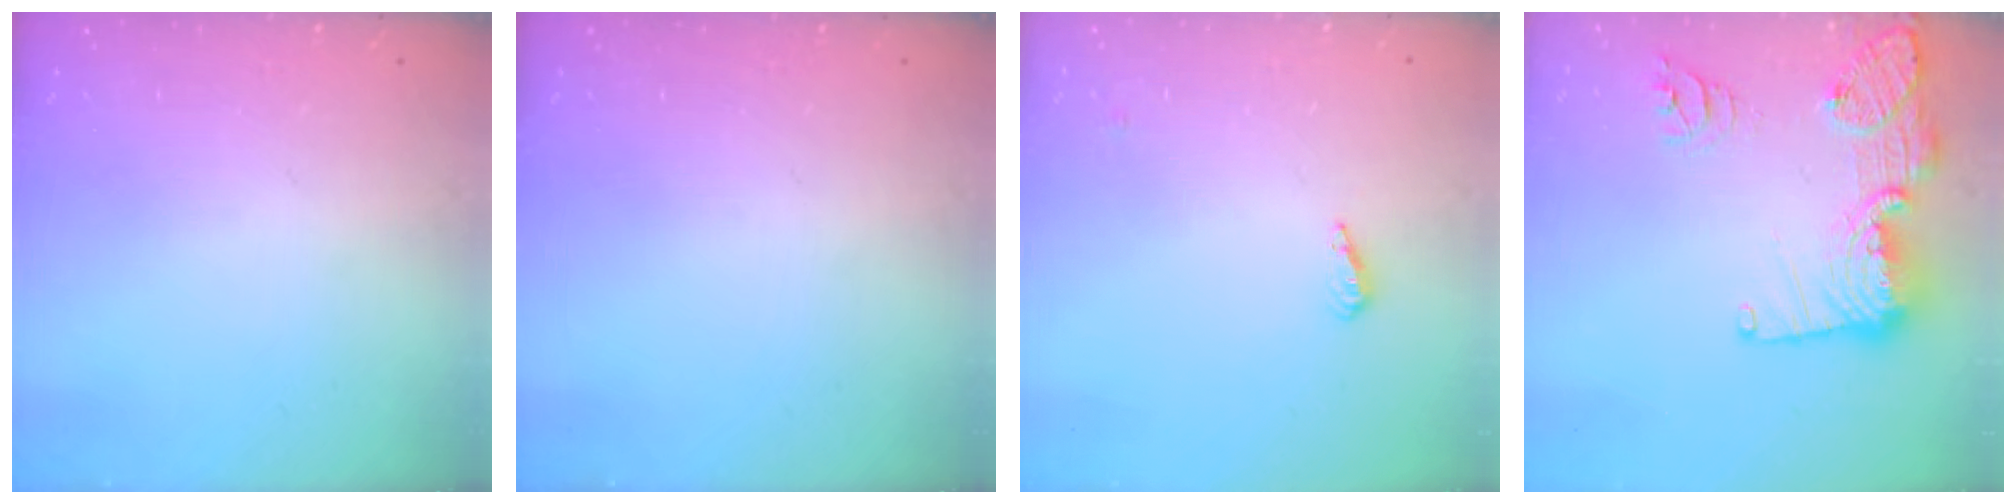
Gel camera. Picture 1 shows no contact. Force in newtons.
{"total": 0.0}
{"total": 3.2, "press": 3.1, "slide": 0.3}
{"total": 18.4, "press": 18.3, "slide": 1.7}